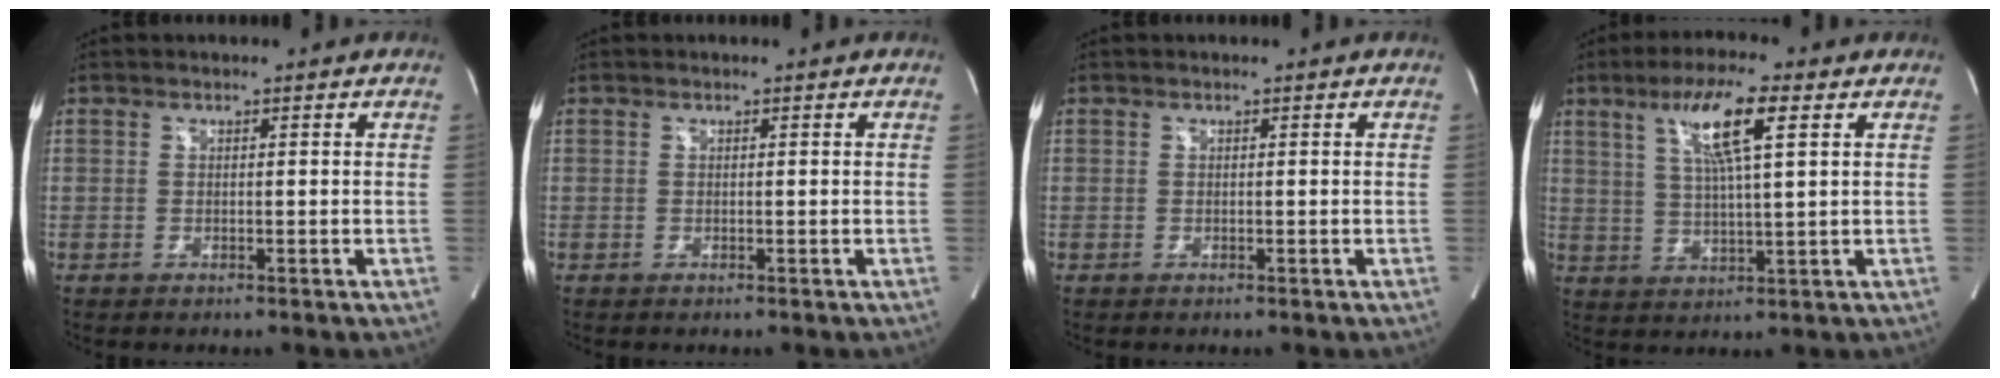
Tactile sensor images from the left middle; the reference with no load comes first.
{"total": 0.0}
{"total": 0.0}
{"total": 9.6, "force": [4.2, 0.5, 8.6], "torque": [-0.164, 0.007, 0.076]}